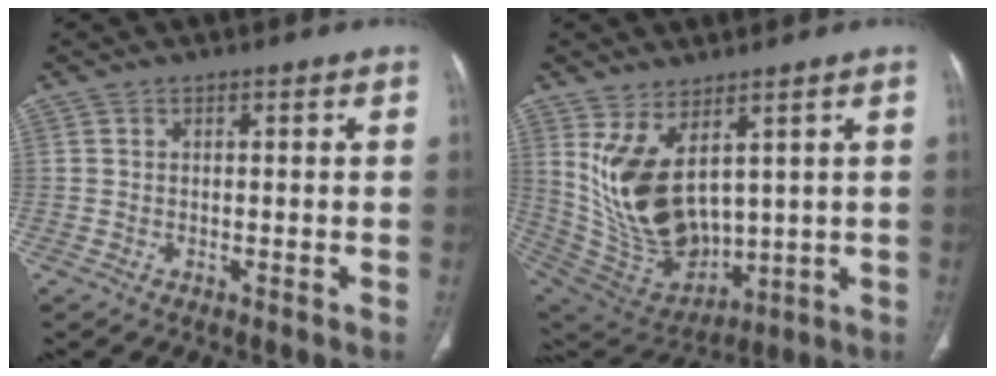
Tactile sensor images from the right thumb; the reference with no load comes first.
{"total": 16.1, "force": [4.8, 9.0, 12.4], "torque": [-0.218, -0.034, 0.129]}